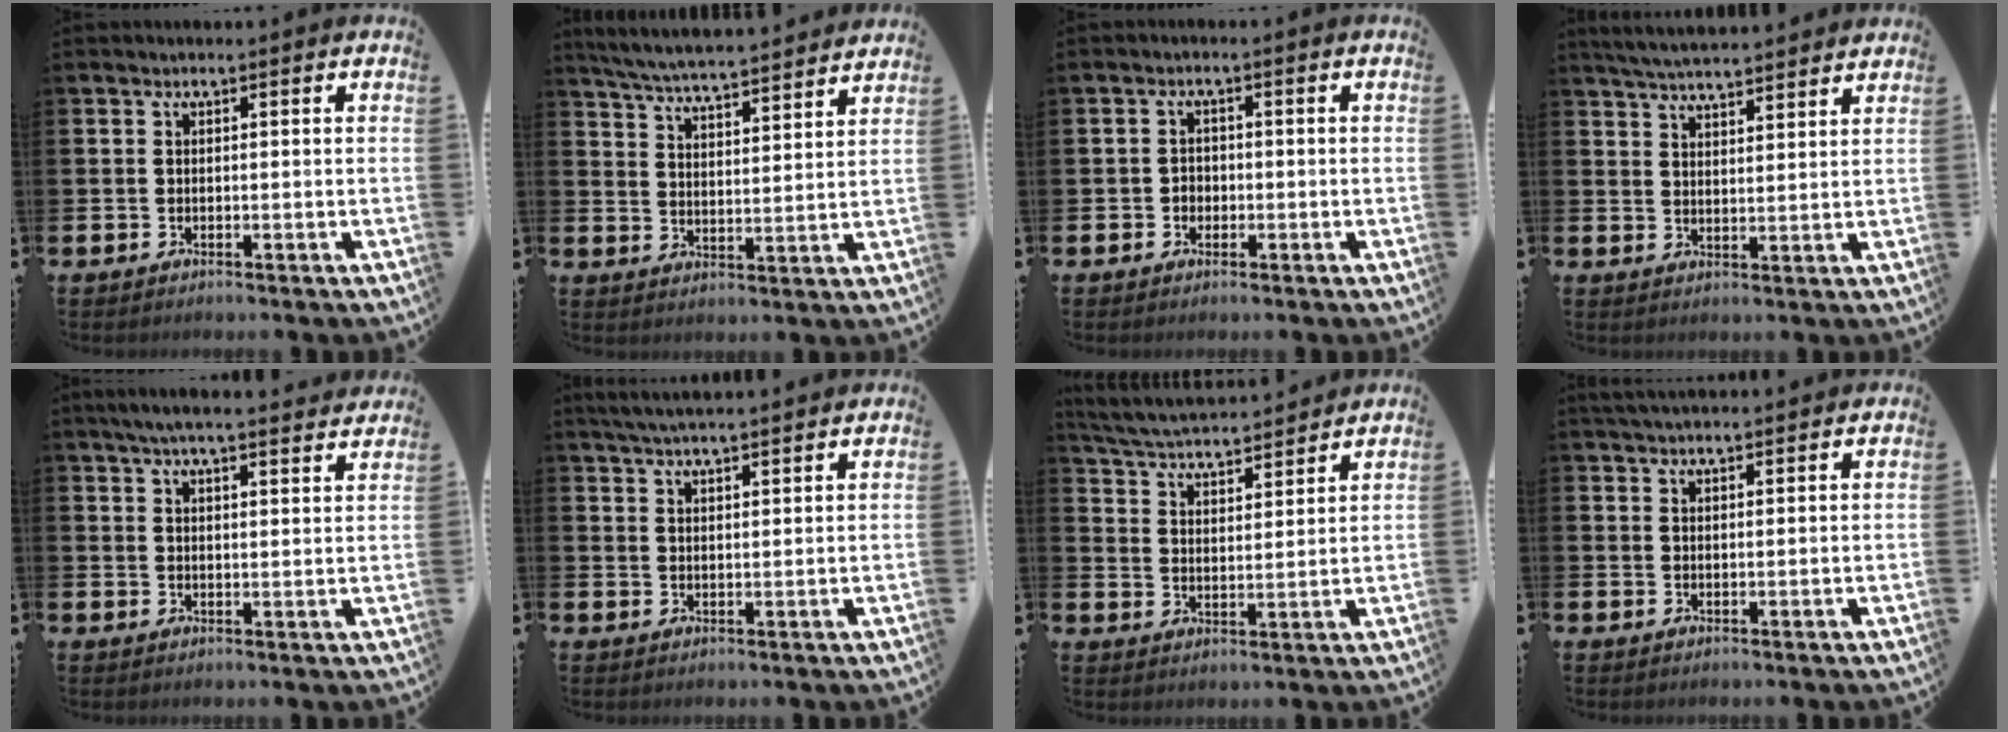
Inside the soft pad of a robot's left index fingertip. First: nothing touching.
{"total": 5.9, "force": [5.8, -0.1, 1.1], "torque": [-0.048, -0.045, 0.100]}
{"total": 1.6, "force": [-0.4, 1.5, 0.5], "torque": [-0.006, 0.004, -0.012]}
{"total": 4.9, "force": [4.9, 0.0, 0.5], "torque": [-0.031, -0.024, 0.089]}
{"total": 5.2, "force": [5.0, 0.2, 1.6], "torque": [-0.041, -0.021, 0.089]}
{"total": 4.1, "force": [4.0, -0.1, 0.9], "torque": [-0.026, -0.013, 0.072]}
{"total": 4.9, "force": [4.9, 0.5, 0.7], "torque": [-0.033, -0.040, 0.082]}
{"total": 2.8, "force": [2.7, 0.3, 0.6], "torque": [-0.009, -0.009, 0.048]}